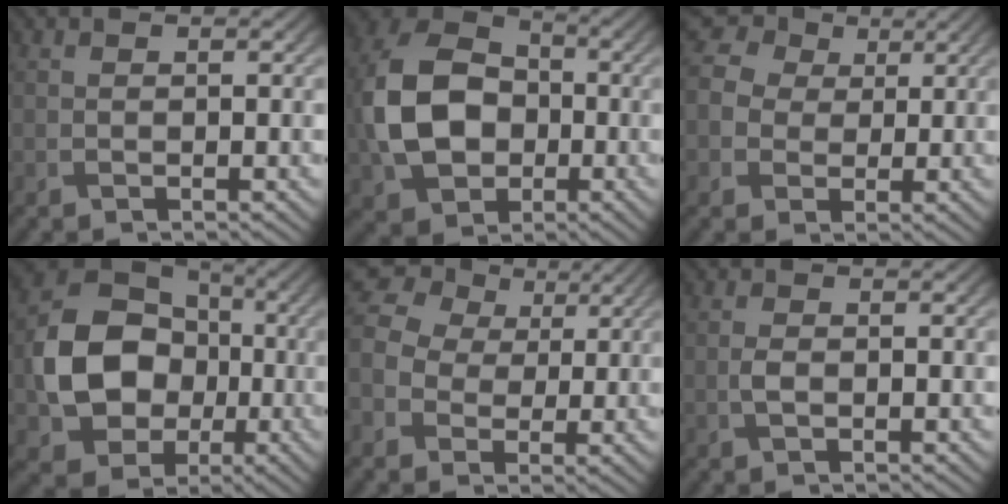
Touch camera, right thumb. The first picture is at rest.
{"total": 12.3, "force": [-1.3, 9.3, 8.0], "torque": [-0.183, 0.005, -0.033]}
{"total": 7.5, "force": [1.7, 6.5, 3.4], "torque": [-0.108, 0.026, 0.018]}
{"total": 12.7, "force": [-1.5, 10.3, 7.3], "torque": [-0.151, -0.001, -0.039]}
{"total": 9.8, "force": [1.0, 8.3, 5.0], "torque": [-0.157, 0.014, 0.009]}
{"total": 1.3, "force": [-0.2, 0.6, 1.1], "torque": [-0.026, 0.000, -0.006]}